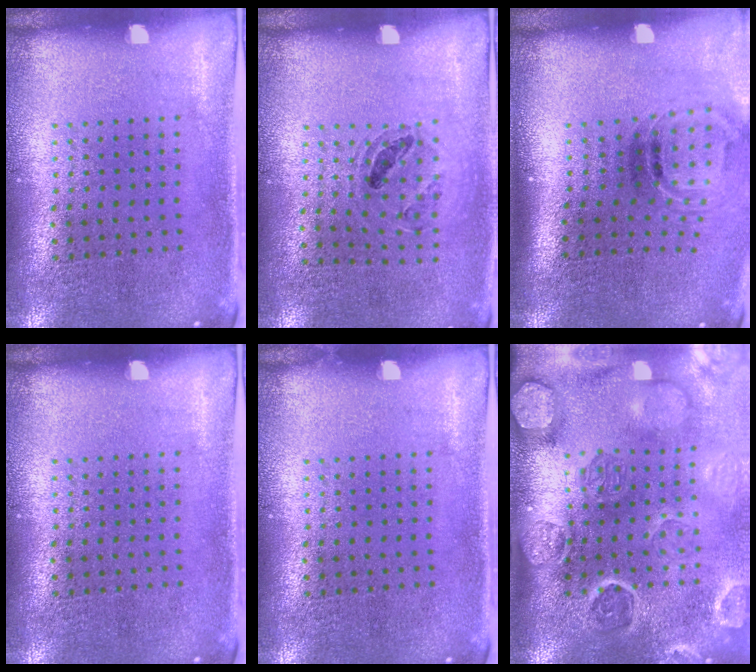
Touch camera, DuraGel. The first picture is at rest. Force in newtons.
{"total": 0.9, "press": 0.9, "slide": 0.1}
{"total": 1.5, "press": 1.0, "slide": 1.1}
{"total": 0.0}
{"total": 0.0}
{"total": 4.3, "press": 3.6, "slide": 2.5}